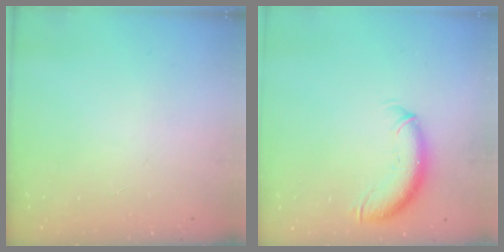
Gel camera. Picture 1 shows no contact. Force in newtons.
{"total": 10.6, "press": 10.4, "slide": 2.1}